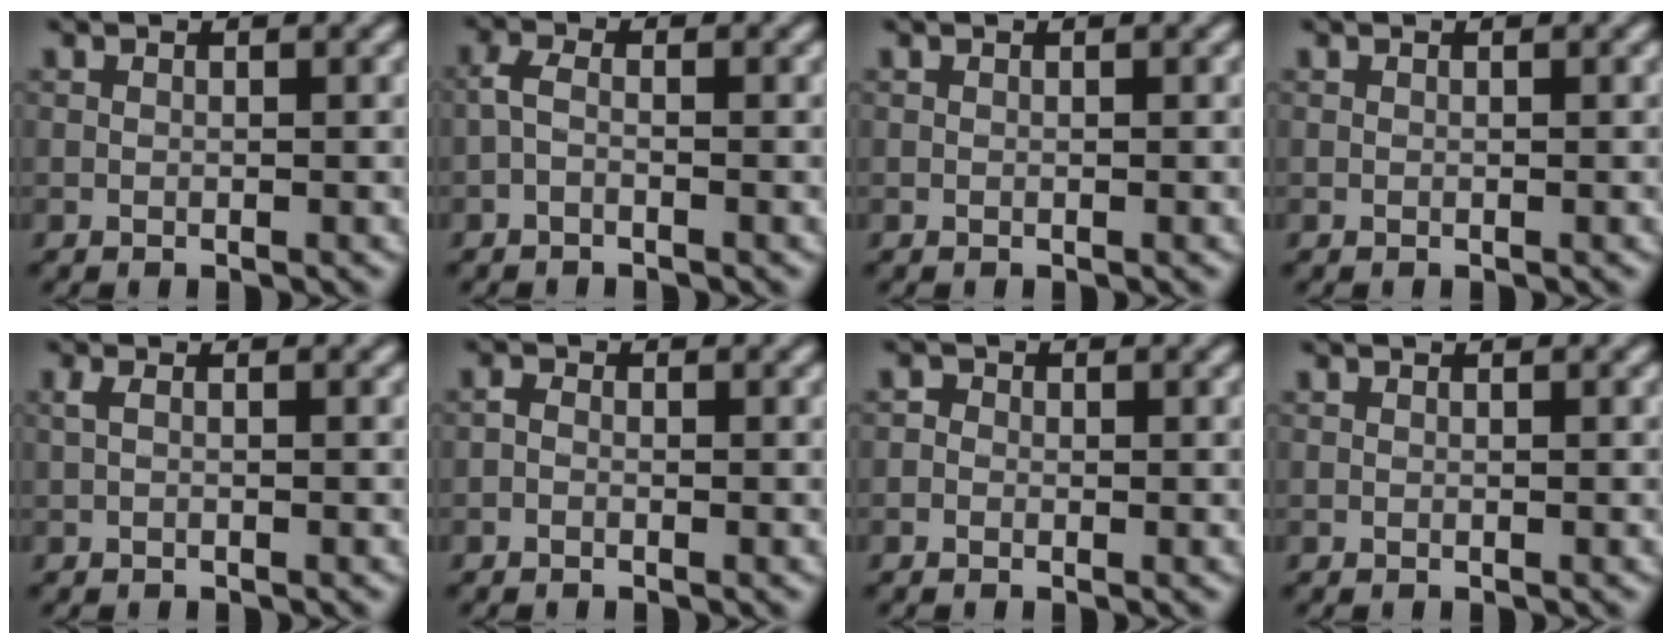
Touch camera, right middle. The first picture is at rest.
{"total": 1.6, "force": [-0.8, 0.6, 1.3], "torque": [-0.029, 0.003, -0.020]}
{"total": 0.0}
{"total": 0.0}
{"total": 0.8, "force": [0.0, 0.2, 0.8], "torque": [-0.019, 0.000, -0.001]}
{"total": 0.8, "force": [-0.4, 0.5, 0.4], "torque": [-0.009, 0.001, -0.012]}
{"total": 0.9, "force": [-0.1, 0.9, 0.3], "torque": [-0.002, -0.002, -0.013]}
{"total": 0.0}